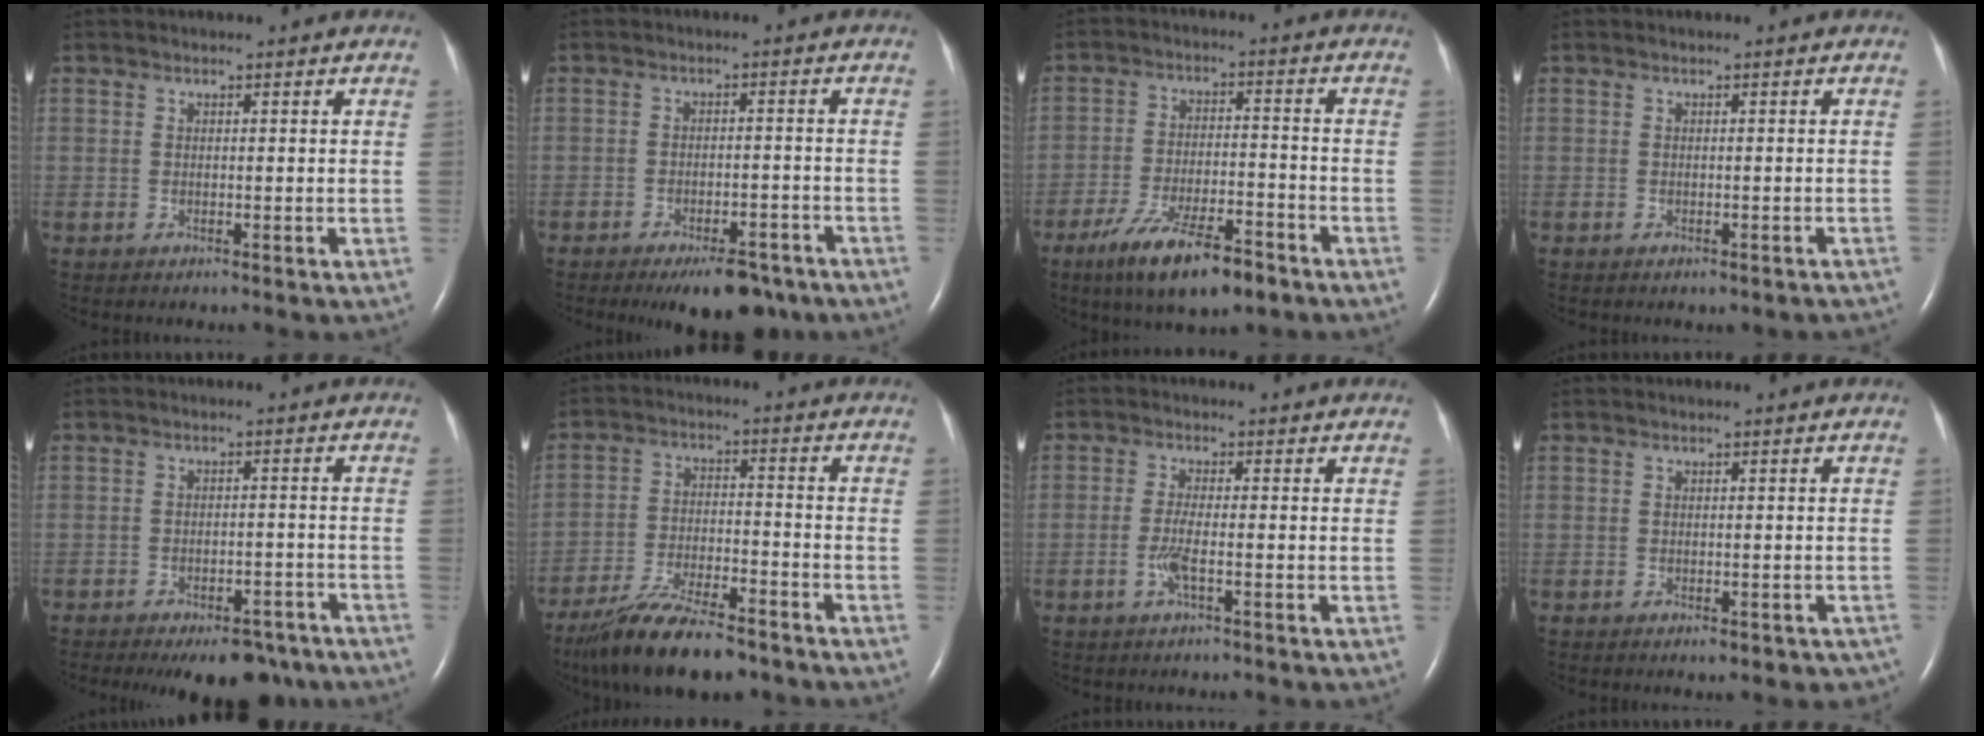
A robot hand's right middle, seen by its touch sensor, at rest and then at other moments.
{"total": 8.2, "force": [-6.1, 3.0, 4.6], "torque": [-0.061, -0.002, -0.089]}
{"total": 11.6, "force": [-7.7, 2.8, 8.2], "torque": [-0.154, -0.016, -0.127]}
{"total": 3.2, "force": [-2.7, 1.2, 1.2], "torque": [-0.010, -0.001, -0.028]}
{"total": 11.0, "force": [-8.4, 4.6, 5.3], "torque": [-0.062, 0.004, -0.111]}
{"total": 13.8, "force": [-11.1, 2.9, 7.6], "torque": [-0.145, -0.019, -0.191]}
{"total": 2.9, "force": [-1.1, 0.1, 2.7], "torque": [-0.065, -0.004, -0.025]}
{"total": 2.9, "force": [-2.1, 1.5, 1.3], "torque": [-0.005, -0.001, -0.021]}